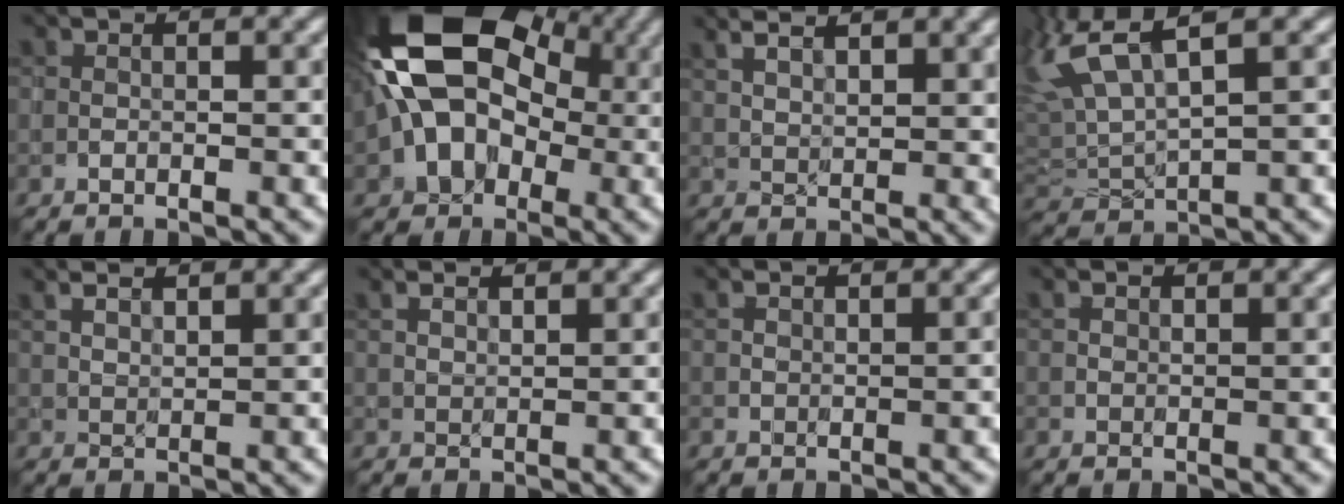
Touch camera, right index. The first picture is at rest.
{"total": 16.0, "force": [1.2, 11.3, 11.2], "torque": [-0.154, 0.026, -0.022]}
{"total": 5.2, "force": [3.9, 2.0, 2.9], "torque": [-0.057, 0.017, 0.055]}
{"total": 7.6, "force": [3.4, 2.6, 6.3], "torque": [-0.149, 0.023, 0.065]}
{"total": 2.6, "force": [2.2, 0.6, 1.1], "torque": [-0.025, 0.009, 0.029]}
{"total": 1.6, "force": [1.5, 0.3, 0.5], "torque": [-0.017, -0.003, 0.031]}
{"total": 1.3, "force": [0.4, 0.7, 1.0], "torque": [-0.016, -0.001, 0.012]}
{"total": 0.8, "force": [0.7, 0.3, 0.3], "torque": [-0.010, 0.002, 0.011]}